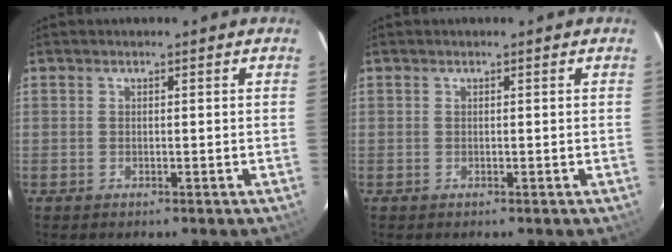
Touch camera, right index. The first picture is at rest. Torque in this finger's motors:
{"motor_torque": [0.10, 0.03, 0.04, 0.01]}